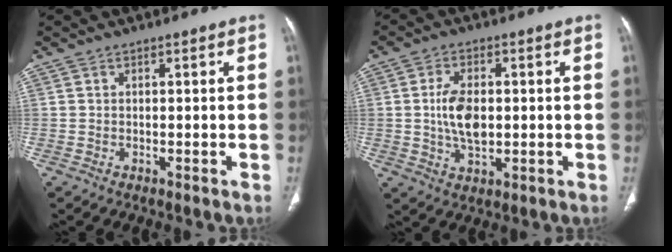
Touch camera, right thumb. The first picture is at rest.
{"total": 7.6, "force": [0.2, 4.3, 6.2], "torque": [-0.114, -0.001, 0.005]}